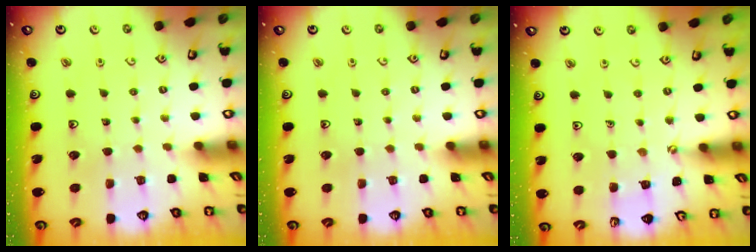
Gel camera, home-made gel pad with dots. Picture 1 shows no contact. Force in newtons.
{"total": 0.0}
{"total": 2.1, "press": 2.1, "slide": 0.4}